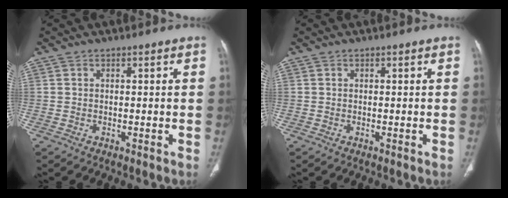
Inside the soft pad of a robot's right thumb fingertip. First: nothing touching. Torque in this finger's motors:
{"motor_torque": [-0.15, 0.14, -0.05, 0.04, 0.04]}